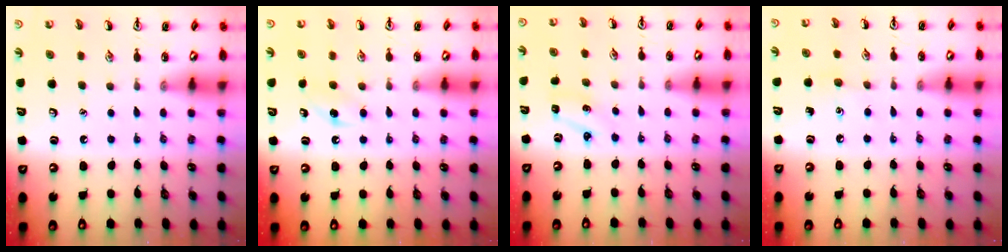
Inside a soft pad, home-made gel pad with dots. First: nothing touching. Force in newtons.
{"total": 5.0, "press": 4.6, "slide": 1.9}
{"total": 2.5, "press": 2.3, "slide": 0.9}
{"total": 5.3, "press": 5.2, "slide": 1.2}